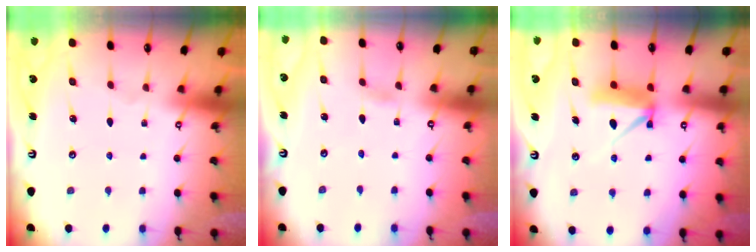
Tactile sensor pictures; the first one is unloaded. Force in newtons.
{"total": 1.2, "press": 1.2, "slide": 0.1}
{"total": 8.7, "press": 8.7, "slide": 0.6}